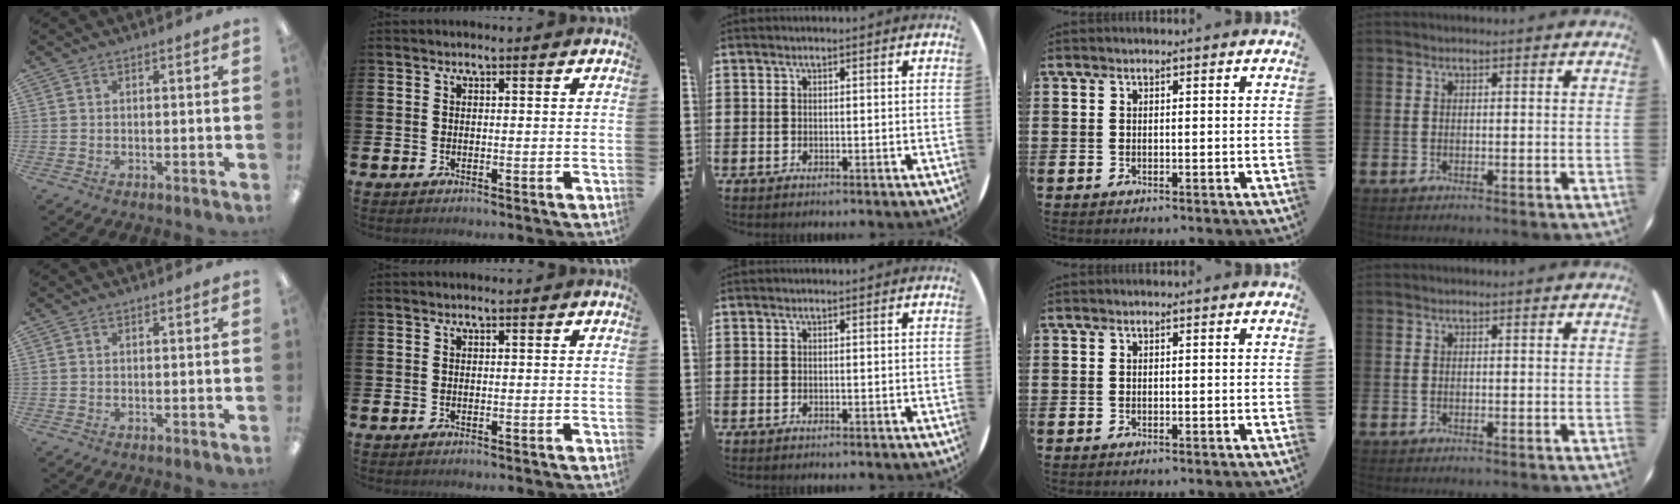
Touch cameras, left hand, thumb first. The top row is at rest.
{}